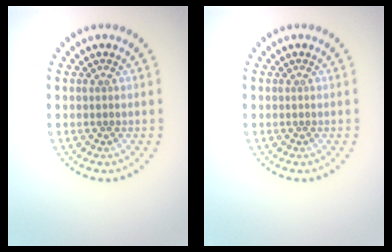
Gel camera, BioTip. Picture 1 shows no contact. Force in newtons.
{"total": 0.0}